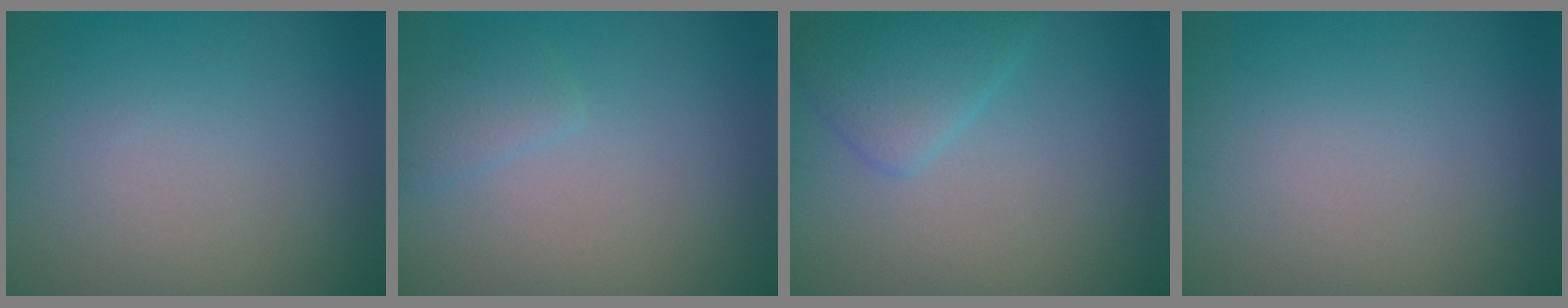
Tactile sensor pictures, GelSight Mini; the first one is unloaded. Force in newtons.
{"total": 1.4, "press": 1.4, "slide": 0.2}
{"total": 3.3, "press": 3.3, "slide": 0.1}
{"total": 0.0}